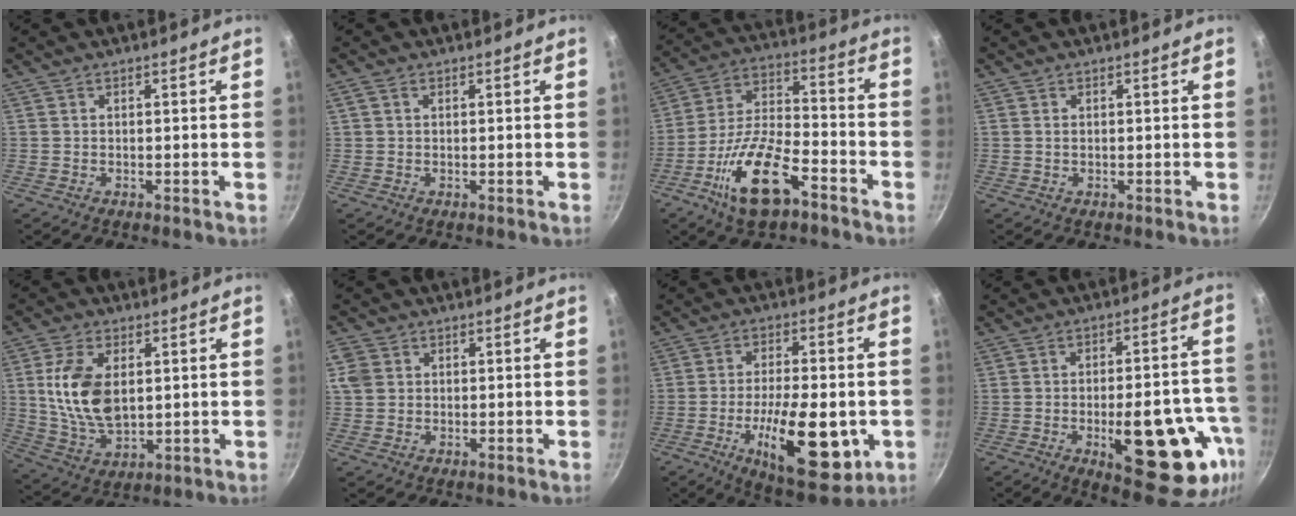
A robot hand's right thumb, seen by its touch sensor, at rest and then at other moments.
{"total": 1.2, "force": [0.5, 0.9, 0.7], "torque": [-0.013, 0.003, 0.007]}
{"total": 16.7, "force": [-8.7, 6.9, 12.5], "torque": [-0.226, 0.044, -0.167]}
{"total": 0.7, "force": [0.2, 0.4, 0.5], "torque": [-0.010, 0.001, 0.004]}
{"total": 13.2, "force": [2.4, 7.6, 10.5], "torque": [-0.191, -0.017, 0.053]}
{"total": 4.0, "force": [0.9, 3.5, 1.9], "torque": [-0.026, 0.002, 0.015]}
{"total": 18.5, "force": [-4.8, 7.6, 16.2], "torque": [-0.237, 0.003, -0.069]}
{"total": 21.9, "force": [-7.3, 8.7, 18.8], "torque": [-0.198, 0.018, -0.089]}